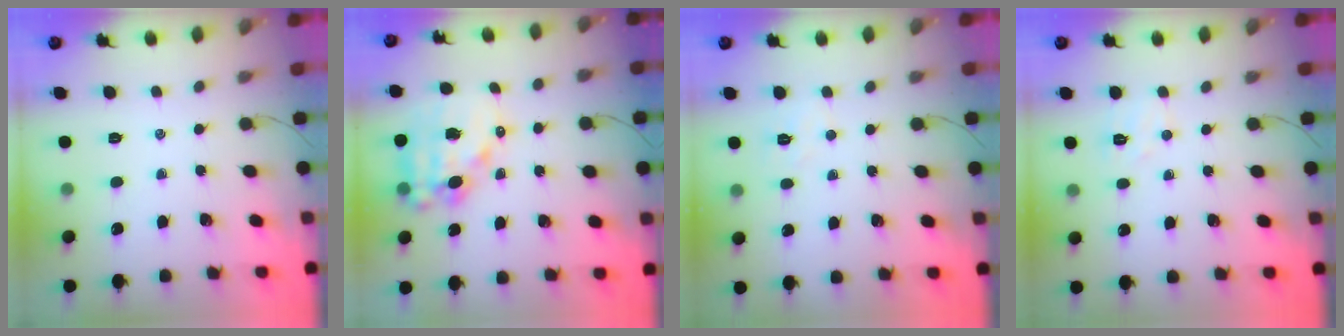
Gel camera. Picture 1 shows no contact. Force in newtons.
{"total": 13.8, "press": 13.4, "slide": 3.2}
{"total": 4.7, "press": 4.6, "slide": 0.9}
{"total": 5.5, "press": 5.4, "slide": 1.2}